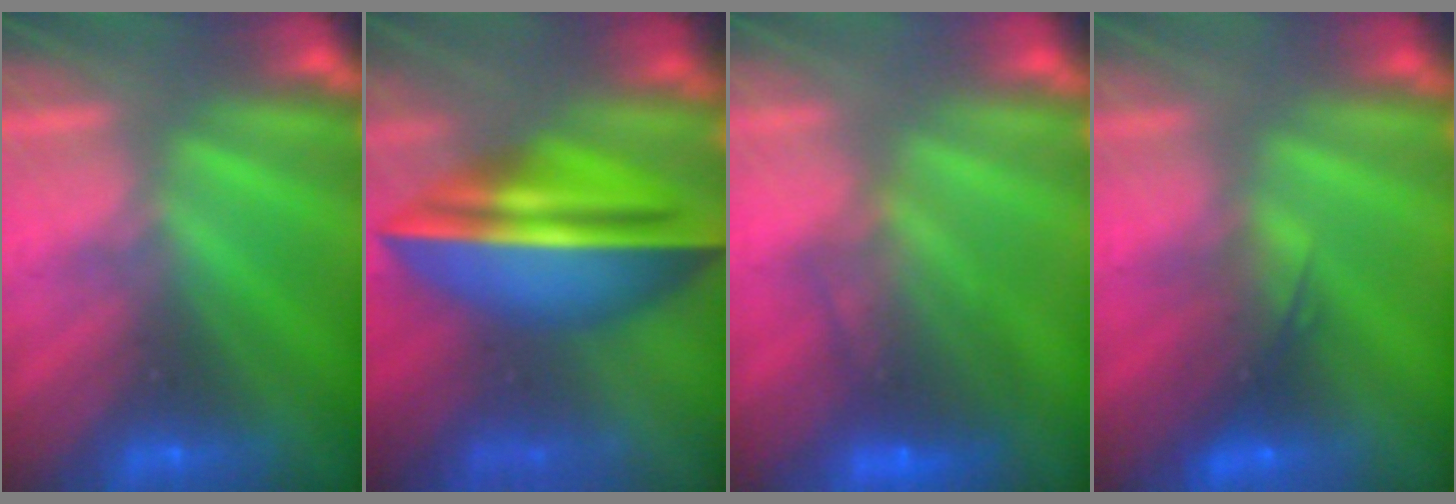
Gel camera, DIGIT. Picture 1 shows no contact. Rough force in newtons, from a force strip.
{"total": 7.1}
{"total": 6.9}
{"total": 6.8}